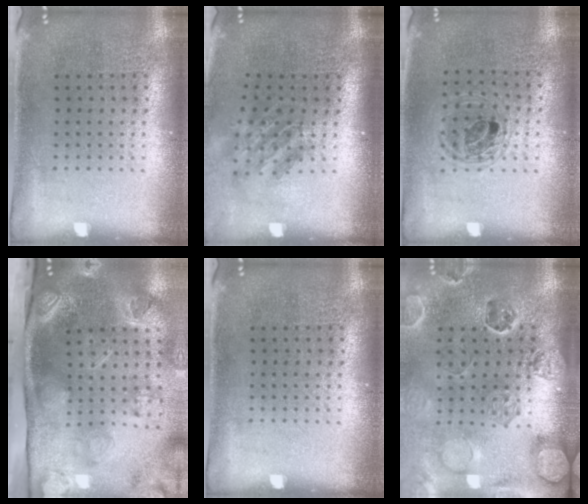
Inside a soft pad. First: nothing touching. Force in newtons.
{"total": 1.8, "press": 1.3, "slide": 1.3}
{"total": 1.3, "press": 1.2, "slide": 0.4}
{"total": 4.6, "press": 3.2, "slide": 3.3}
{"total": 0.0}
{"total": 2.7, "press": 2.6, "slide": 0.5}